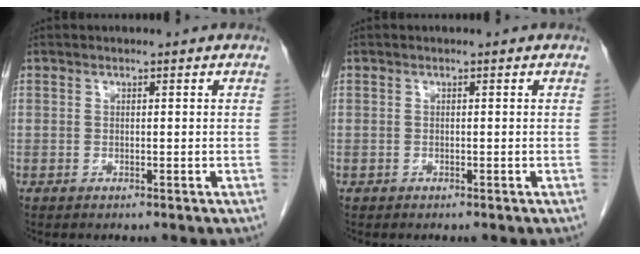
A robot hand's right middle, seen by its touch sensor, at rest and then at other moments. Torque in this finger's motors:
{"motor_torque": [0.00, 0.16, -0.04, -0.01]}